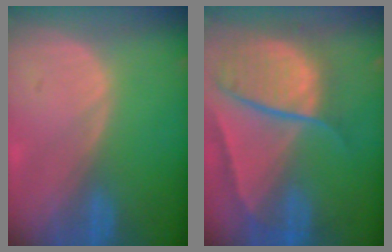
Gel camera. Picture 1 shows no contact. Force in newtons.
{"total": 10.7, "press": 9.0, "slide": 5.8}